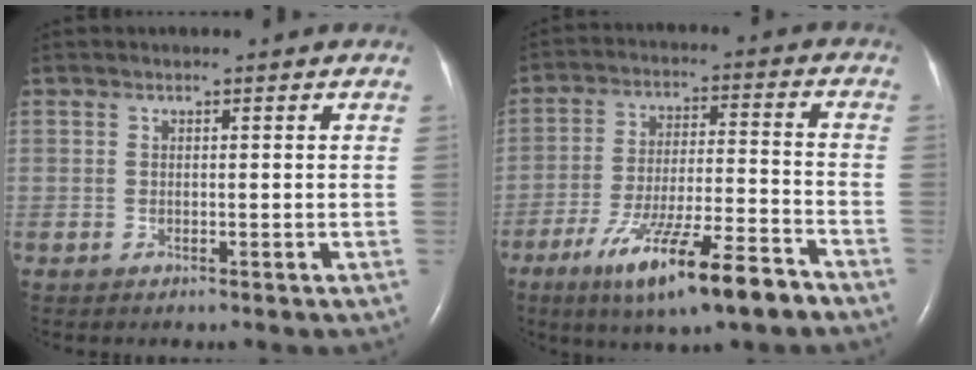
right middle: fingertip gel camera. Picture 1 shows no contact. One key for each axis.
{"total": 14.9, "fx": -9.6, "fy": 1.4, "fz": 11.4, "tx": -0.200, "ty": -0.027, "tz": -0.160}